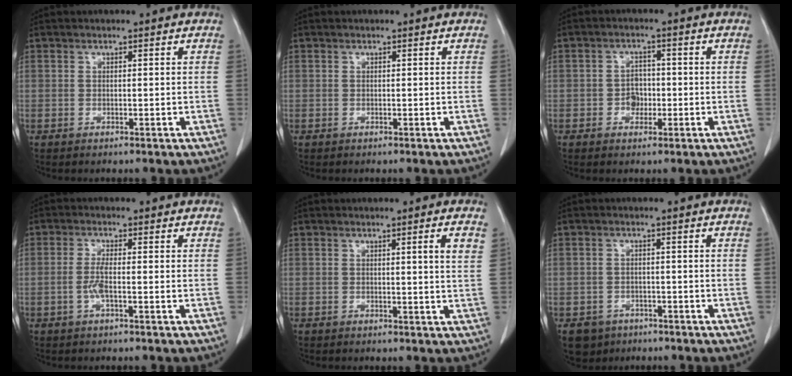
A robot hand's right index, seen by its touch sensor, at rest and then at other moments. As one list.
[{"total": 0.0}, {"total": 2.9, "force": [-0.7, 2.3, 1.6], "torque": [-0.020, 0.007, -0.011]}, {"total": 2.7, "force": [-0.7, 0.2, 2.6], "torque": [-0.058, -0.002, -0.017]}, {"total": 2.6, "force": [1.1, -0.3, 2.4], "torque": [-0.033, -0.004, 0.014]}, {"total": 4.2, "force": [-2.5, 3.4, 0.4], "torque": [-0.005, 0.007, -0.033]}]